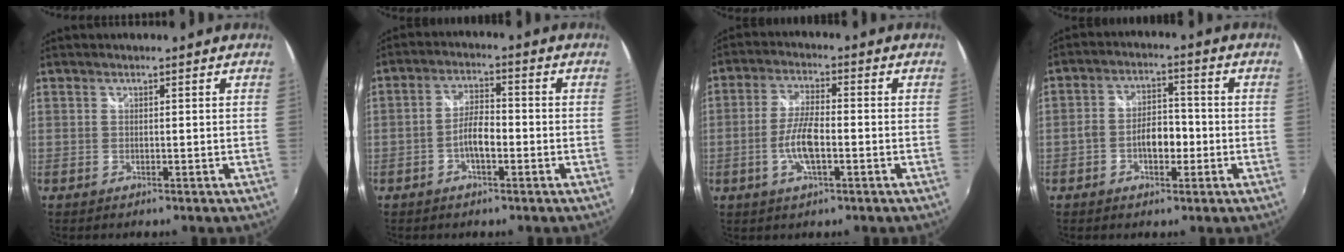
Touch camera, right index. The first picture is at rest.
{"total": 4.9, "force": [-1.9, 1.7, 4.2], "torque": [-0.083, 0.008, -0.035]}
{"total": 7.2, "force": [-2.2, 2.1, 6.5], "torque": [-0.135, 0.000, -0.043]}
{"total": 6.3, "force": [-2.1, 3.5, 4.9], "torque": [-0.093, 0.012, -0.033]}